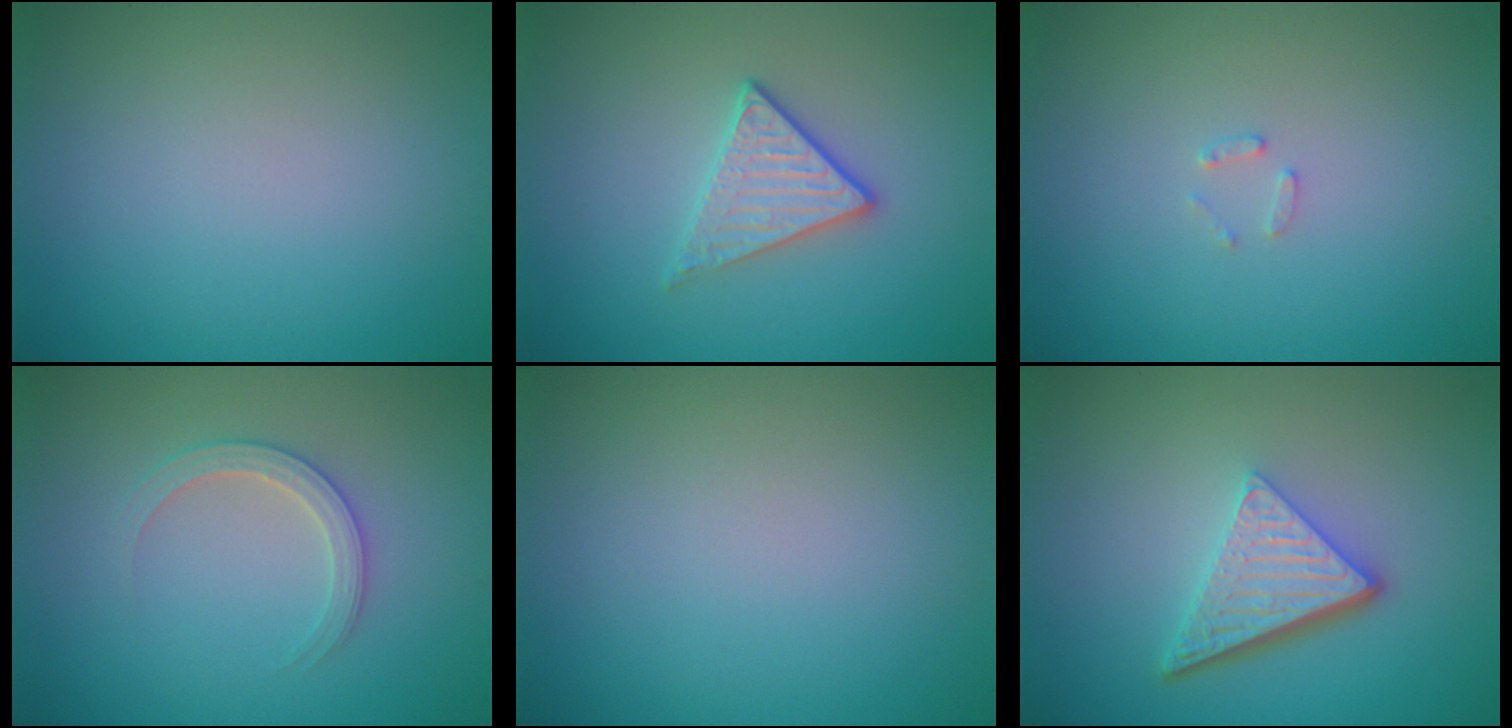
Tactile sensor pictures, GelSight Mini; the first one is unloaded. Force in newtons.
{"total": 2.9, "press": 2.6, "slide": 1.2}
{"total": 0.9, "press": 0.9, "slide": 0.2}
{"total": 2.2, "press": 2.2, "slide": 0.2}
{"total": 0.0}
{"total": 5.2, "press": 3.6, "slide": 3.8}